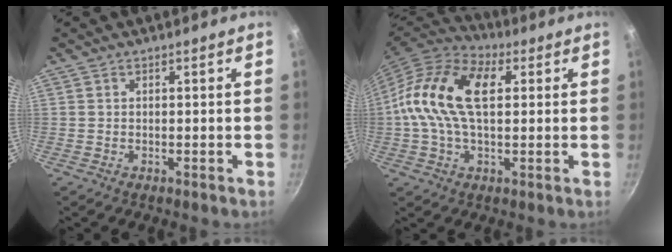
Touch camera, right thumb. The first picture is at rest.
{"total": 17.9, "force": [2.9, 10.3, 14.4], "torque": [-0.266, 0.024, 0.029]}